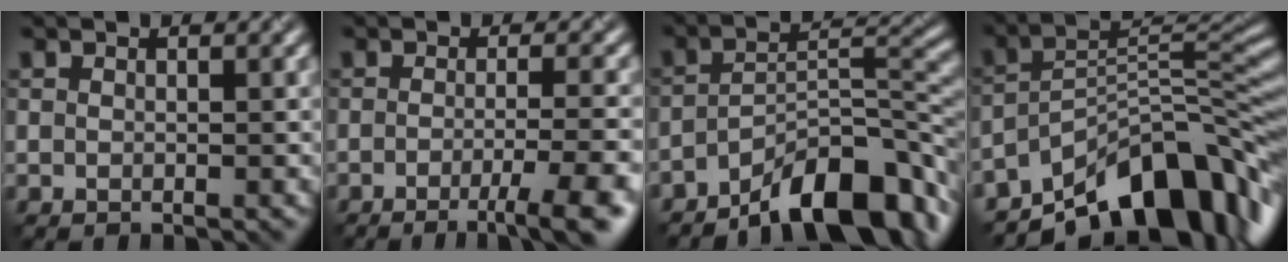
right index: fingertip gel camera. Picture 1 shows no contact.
{"total": 5.8, "force": [-2.8, 1.1, 5.0], "torque": [-0.063, -0.006, -0.044]}
{"total": 9.6, "force": [-6.4, 2.9, 6.6], "torque": [-0.092, 0.012, -0.113]}
{"total": 12.5, "force": [-8.6, 4.6, 7.9], "torque": [-0.107, 0.016, -0.150]}